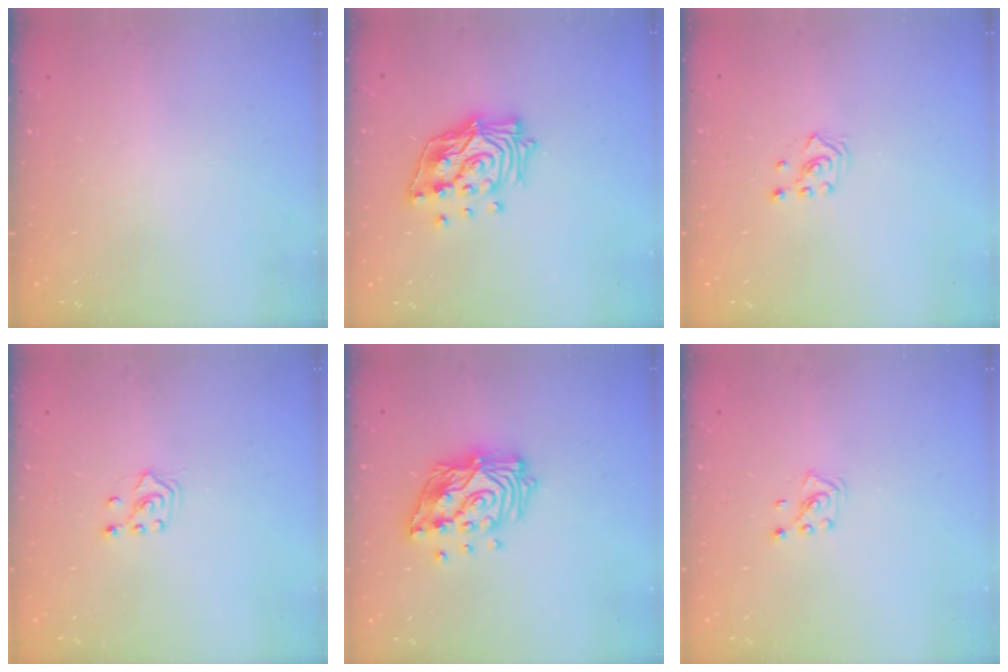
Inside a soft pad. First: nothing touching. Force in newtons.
{"total": 14.6, "press": 14.5, "slide": 1.8}
{"total": 2.5, "press": 2.3, "slide": 1.0}
{"total": 3.5, "press": 3.4, "slide": 0.8}
{"total": 17.9, "press": 17.8, "slide": 2.1}
{"total": 2.6, "press": 2.6, "slide": 0.5}